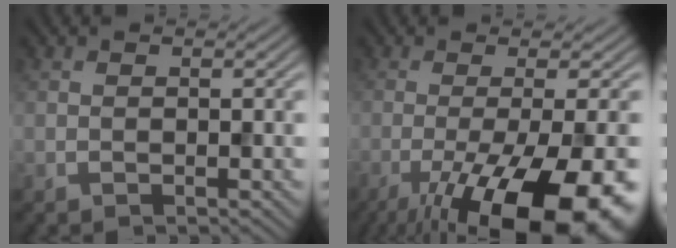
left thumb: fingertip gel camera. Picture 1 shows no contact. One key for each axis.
{"total": 17.4, "fx": -8.0, "fy": 4.9, "fz": 14.7, "tx": -0.210, "ty": -0.014, "tz": -0.118}